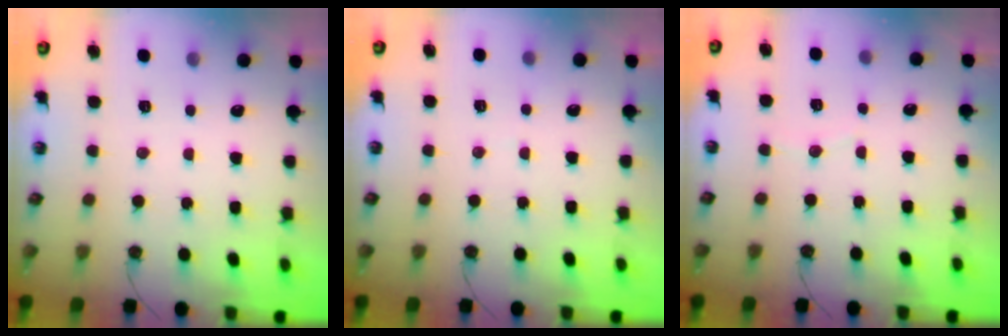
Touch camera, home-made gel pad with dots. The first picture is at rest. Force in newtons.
{"total": 1.9, "press": 1.9, "slide": 0.2}
{"total": 3.4, "press": 3.3, "slide": 0.4}